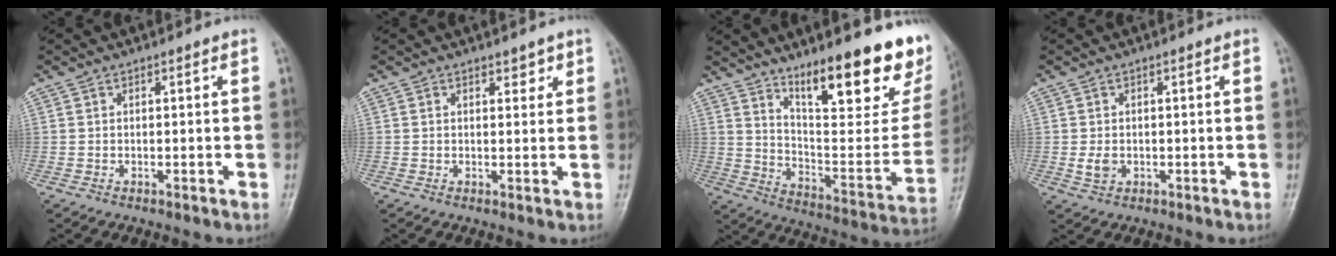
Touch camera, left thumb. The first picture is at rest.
{"total": 1.9, "force": [1.3, 1.0, 0.9], "torque": [0.002, -0.007, 0.016]}
{"total": 26.2, "force": [16.7, 7.4, 18.8], "torque": [-0.226, -0.091, 0.257]}
{"total": 2.3, "force": [-0.2, 1.8, 1.4], "torque": [-0.022, 0.000, -0.002]}